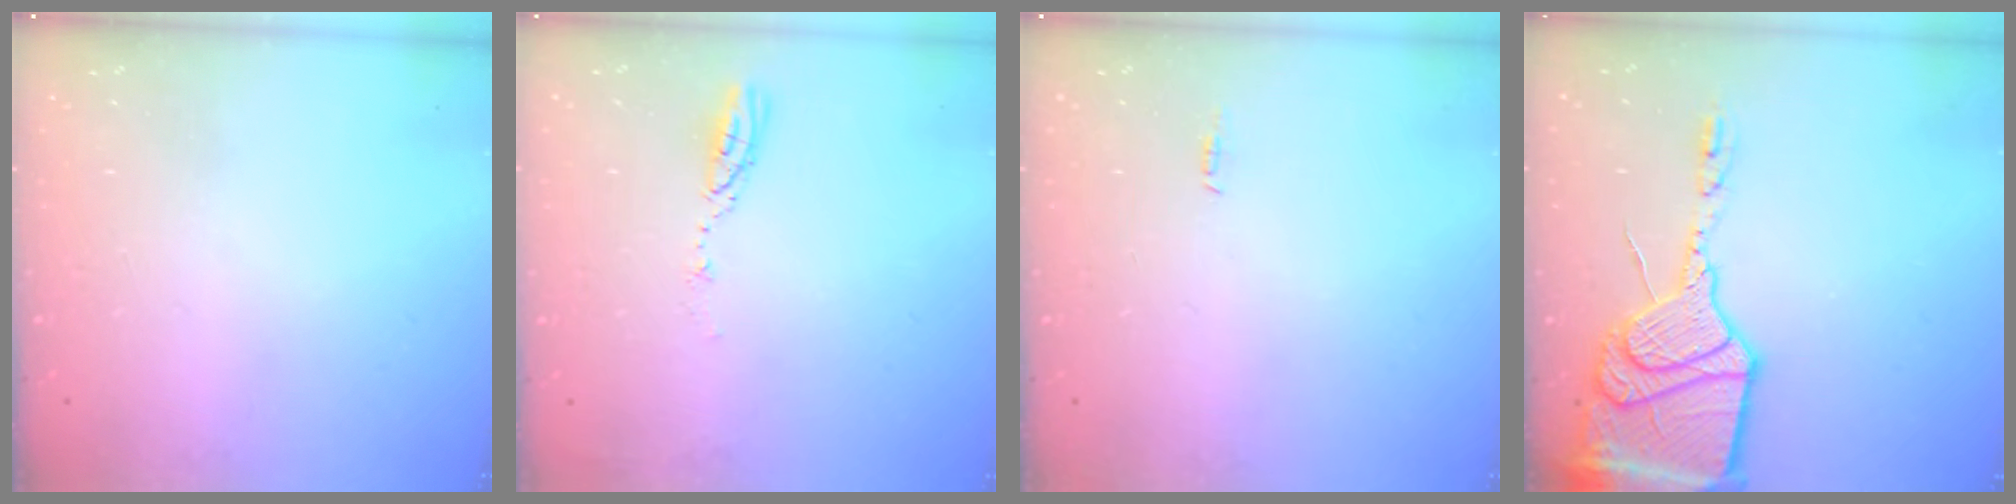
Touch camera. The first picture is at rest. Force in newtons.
{"total": 3.5, "press": 3.5, "slide": 0.3}
{"total": 4.8, "press": 2.5, "slide": 4.1}
{"total": 24.1, "press": 21.5, "slide": 10.8}